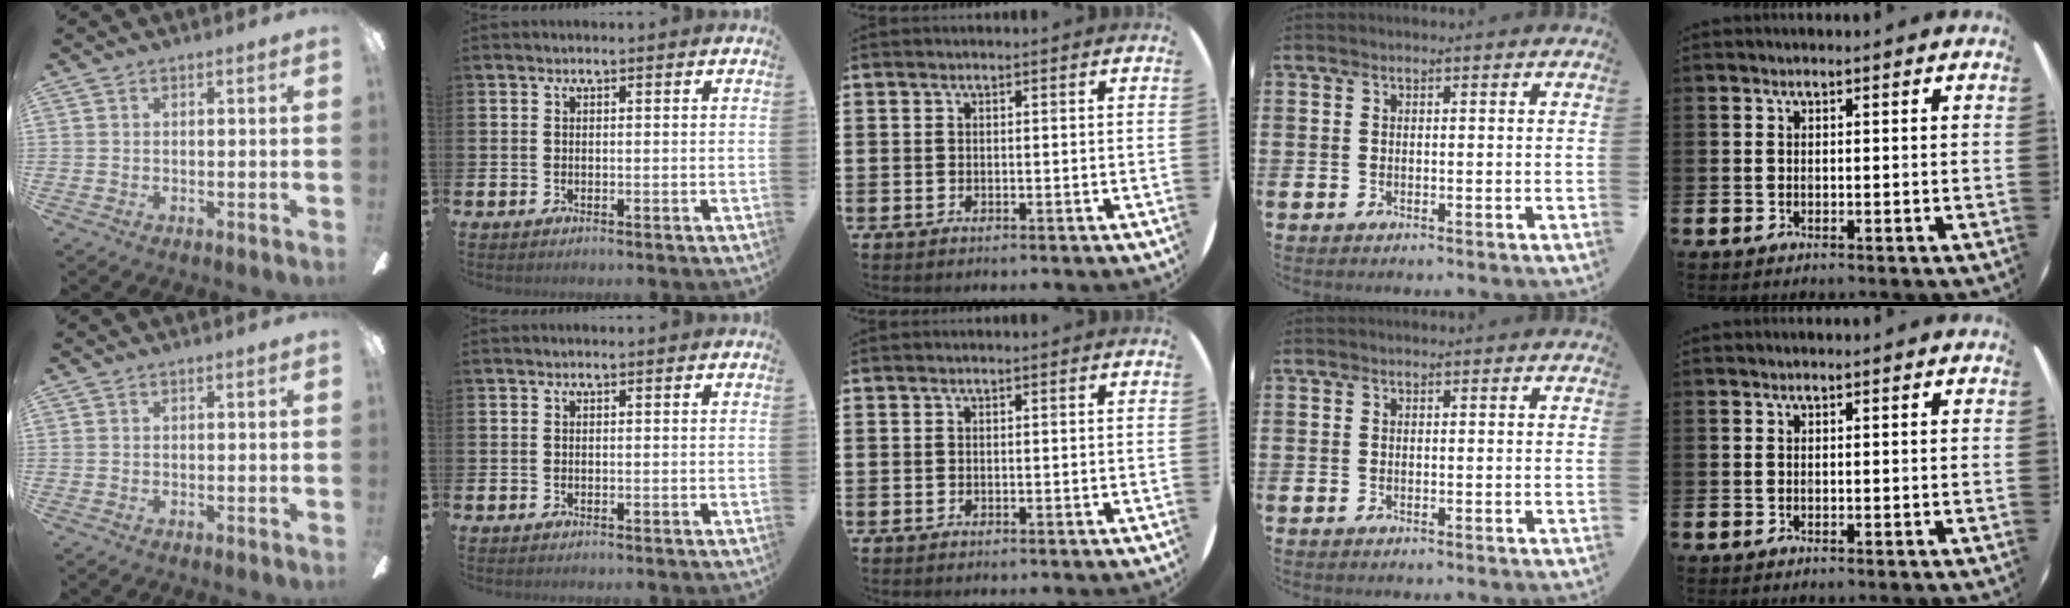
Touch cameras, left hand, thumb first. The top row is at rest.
{}